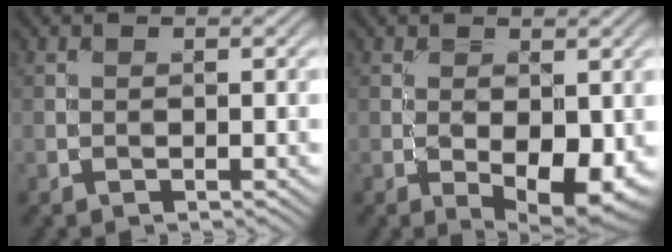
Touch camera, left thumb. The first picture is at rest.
{"total": 6.9, "force": [-1.4, 3.5, 5.8], "torque": [-0.095, -0.020, -0.013]}